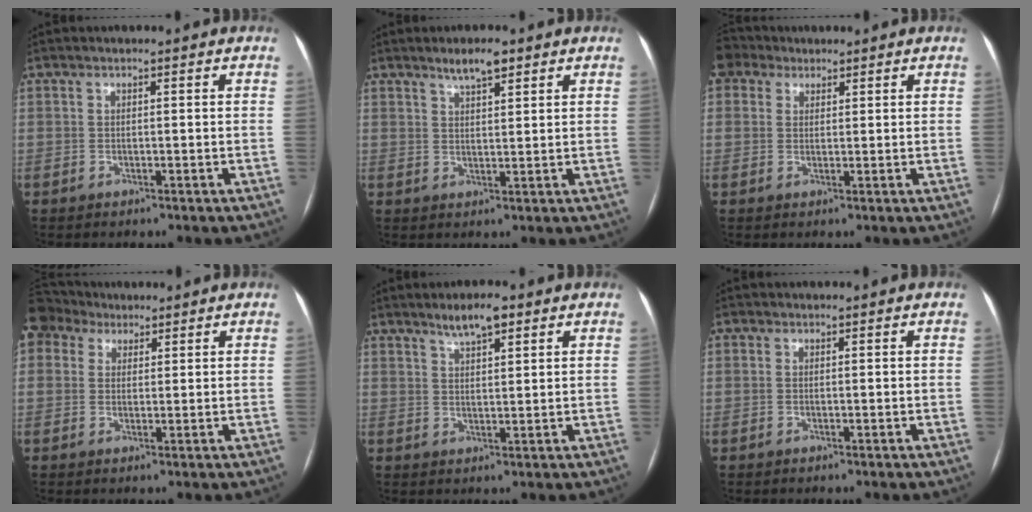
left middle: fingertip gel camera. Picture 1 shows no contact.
{"total": 3.9, "force": [2.8, 0.9, 2.6], "torque": [-0.045, 0.004, 0.048]}
{"total": 3.0, "force": [2.5, 1.6, -0.2], "torque": [-0.005, 0.015, 0.049]}
{"total": 5.0, "force": [3.9, 3.1, 0.6], "torque": [-0.023, 0.028, 0.081]}
{"total": 4.7, "force": [3.3, 1.1, 3.2], "torque": [-0.056, 0.007, 0.055]}
{"total": 1.2, "force": [-0.6, -0.8, -0.6], "torque": [0.008, -0.009, -0.012]}